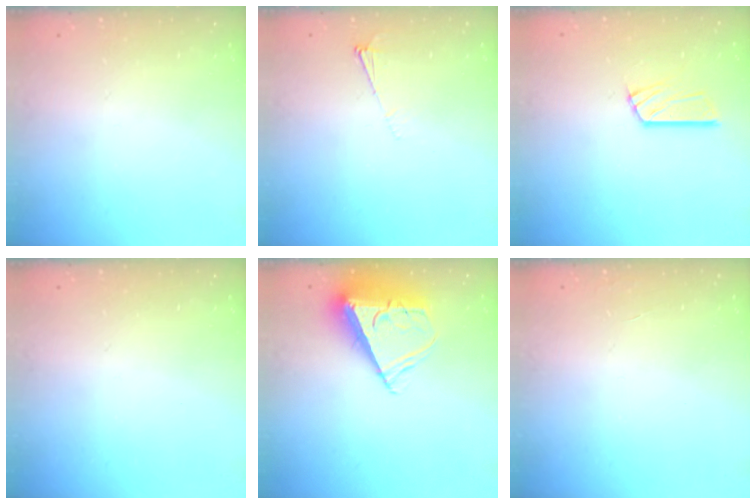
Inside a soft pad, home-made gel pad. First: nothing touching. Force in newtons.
{"total": 4.3, "press": 4.2, "slide": 0.6}
{"total": 9.0, "press": 9.0, "slide": 0.8}
{"total": 0.0}
{"total": 10.5, "press": 10.4, "slide": 0.5}
{"total": 0.0}